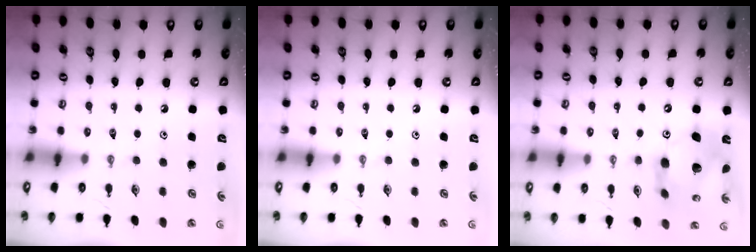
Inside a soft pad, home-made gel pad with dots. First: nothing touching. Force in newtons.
{"total": 0.0}
{"total": 14.4, "press": 14.3, "slide": 1.5}